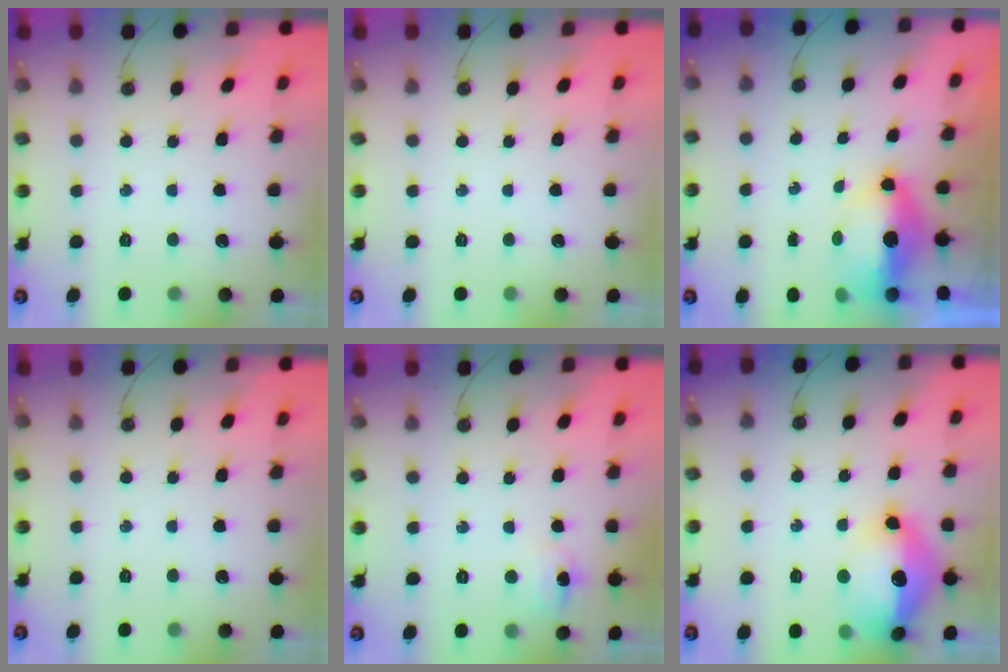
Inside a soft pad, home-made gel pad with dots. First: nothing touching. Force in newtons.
{"total": 0.0}
{"total": 11.1, "press": 9.2, "slide": 6.3}
{"total": 0.0}
{"total": 5.8, "press": 5.7, "slide": 0.7}
{"total": 17.0, "press": 16.9, "slide": 1.6}